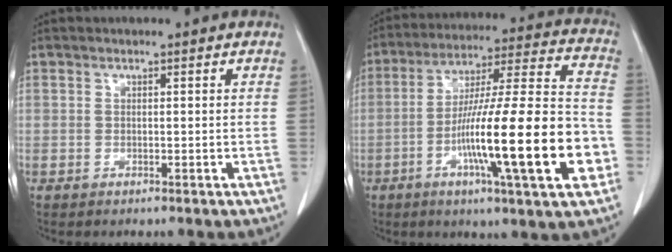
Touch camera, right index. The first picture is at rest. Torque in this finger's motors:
{"motor_torque": [1.77, -0.37, 0.96, 0.20]}